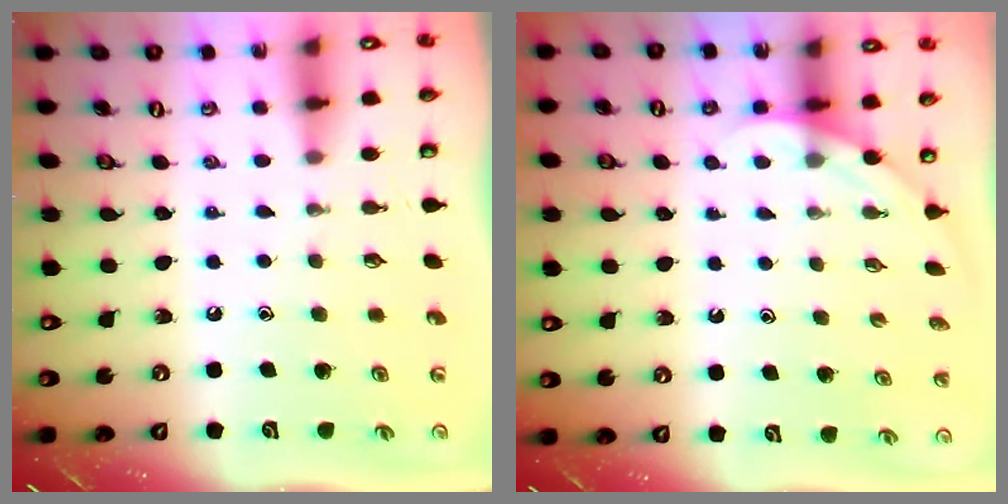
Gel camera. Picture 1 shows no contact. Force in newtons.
{"total": 2.2, "press": 2.2, "slide": 0.0}